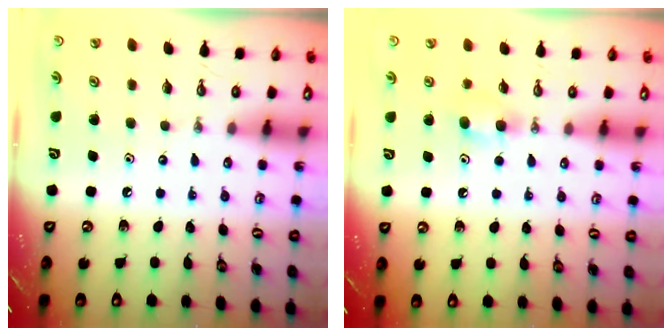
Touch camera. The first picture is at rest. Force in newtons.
{"total": 5.1, "press": 4.9, "slide": 1.3}